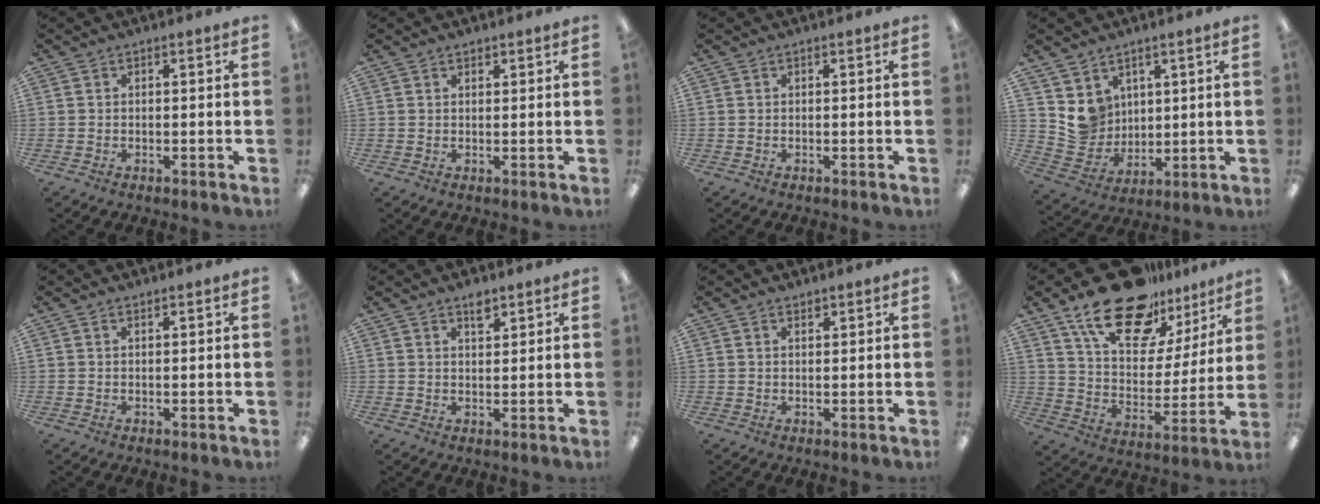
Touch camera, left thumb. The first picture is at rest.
{"total": 1.1, "force": [1.0, 0.5, 0.1], "torque": [-0.002, 0.000, 0.018]}
{"total": 0.0}
{"total": 8.0, "force": [4.8, 6.4, 0.3], "torque": [-0.032, -0.030, 0.101]}
{"total": 0.6, "force": [0.6, 0.1, 0.1], "torque": [-0.004, 0.001, 0.011]}
{"total": 3.5, "force": [2.5, 1.6, 1.8], "torque": [-0.014, -0.011, 0.041]}
{"total": 1.2, "force": [1.2, 0.4, 0.2], "torque": [-0.004, -0.001, 0.022]}
{"total": 20.9, "force": [15.4, 9.7, 10.3], "torque": [-0.181, -0.096, 0.271]}